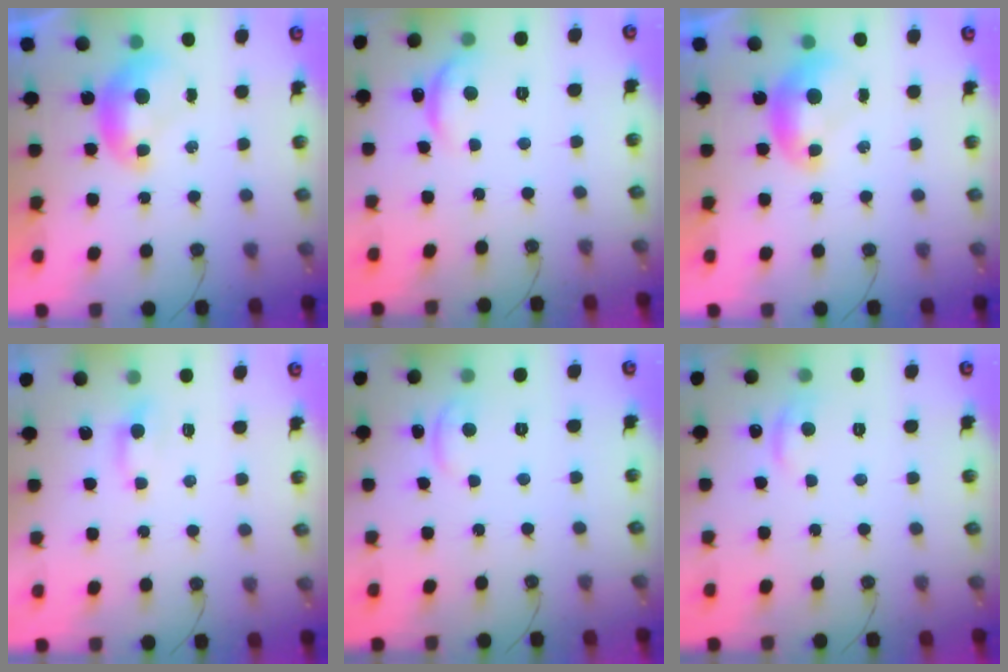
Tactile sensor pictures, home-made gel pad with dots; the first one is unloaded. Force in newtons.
{"total": 4.4, "press": 4.3, "slide": 0.6}
{"total": 0.0}
{"total": 0.0}
{"total": 1.8, "press": 1.8, "slide": 0.4}
{"total": 2.6, "press": 2.5, "slide": 0.8}